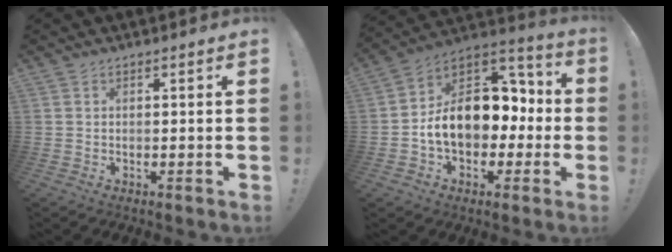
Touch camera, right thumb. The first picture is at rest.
{"total": 16.6, "force": [-1.4, 12.5, 10.8], "torque": [-0.164, 0.008, -0.014]}